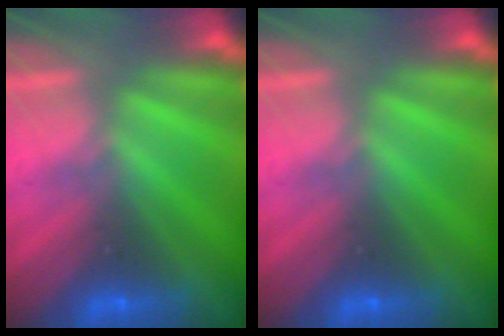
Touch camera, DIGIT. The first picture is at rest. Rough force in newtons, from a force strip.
{"total": 0.0}